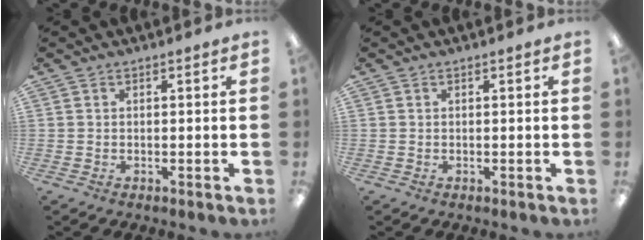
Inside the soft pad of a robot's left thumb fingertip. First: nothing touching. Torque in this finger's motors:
{"motor_torque": [0.00, 0.00, -0.04, -0.03, 0.00]}